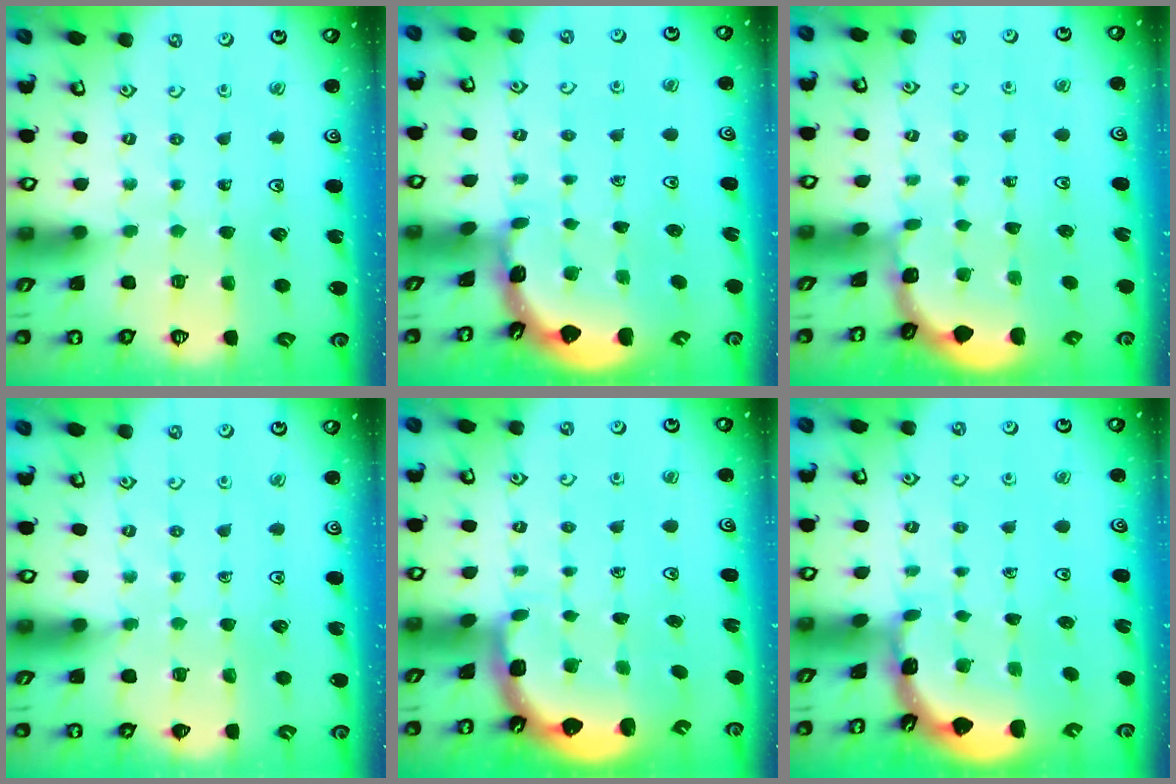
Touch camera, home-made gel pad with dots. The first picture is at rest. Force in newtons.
{"total": 1.6, "press": 1.6, "slide": 0.2}
{"total": 1.2, "press": 1.1, "slide": 0.1}
{"total": 3.1, "press": 3.0, "slide": 0.5}
{"total": 2.5, "press": 1.7, "slide": 1.8}
{"total": 1.6, "press": 1.6, "slide": 0.1}